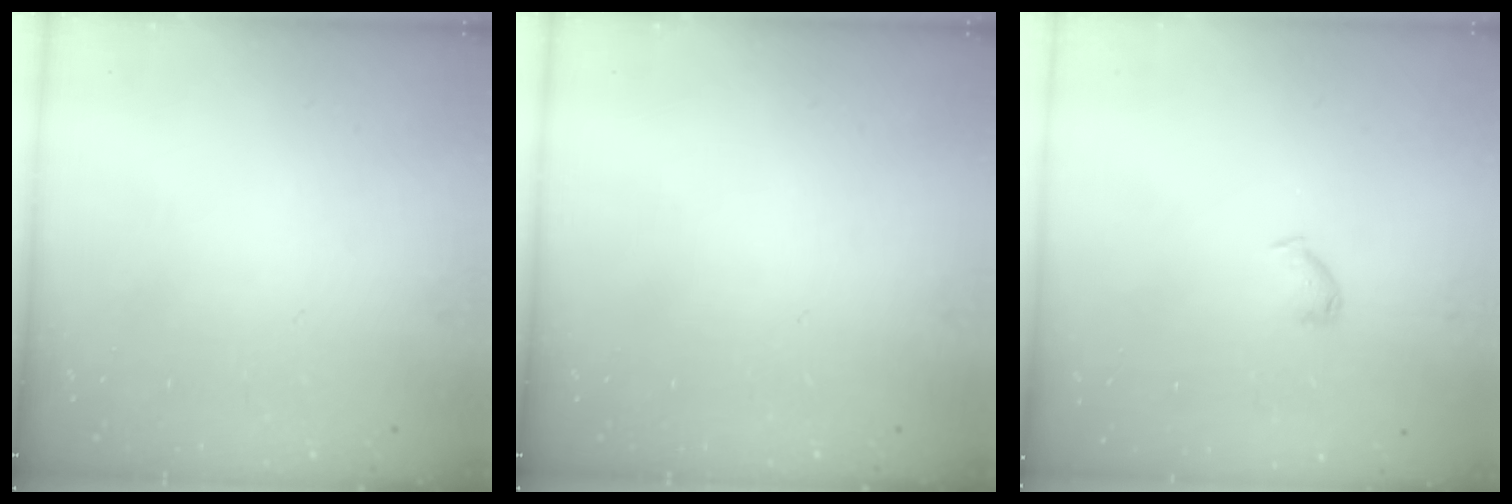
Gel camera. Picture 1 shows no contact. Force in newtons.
{"total": 0.0}
{"total": 4.0, "press": 3.9, "slide": 0.8}